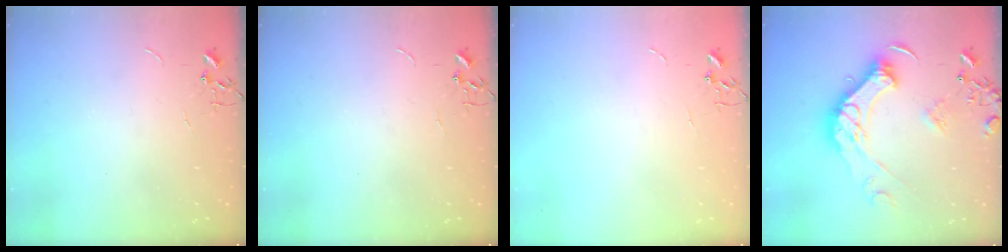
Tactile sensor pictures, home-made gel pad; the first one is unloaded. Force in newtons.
{"total": 0.0}
{"total": 0.0}
{"total": 18.7, "press": 18.5, "slide": 2.6}